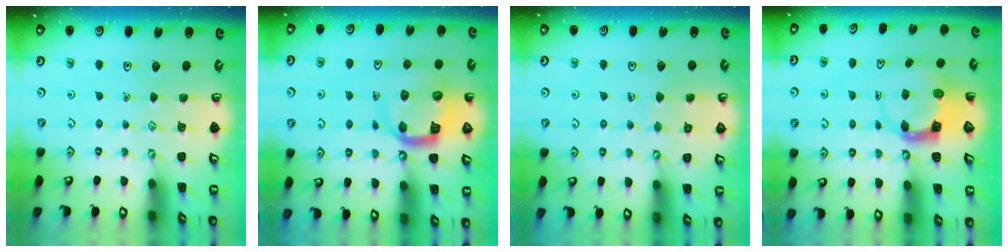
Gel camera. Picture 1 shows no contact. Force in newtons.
{"total": 13.1, "press": 13.0, "slide": 1.5}
{"total": 4.3, "press": 4.2, "slide": 0.4}
{"total": 3.6, "press": 3.6, "slide": 0.6}